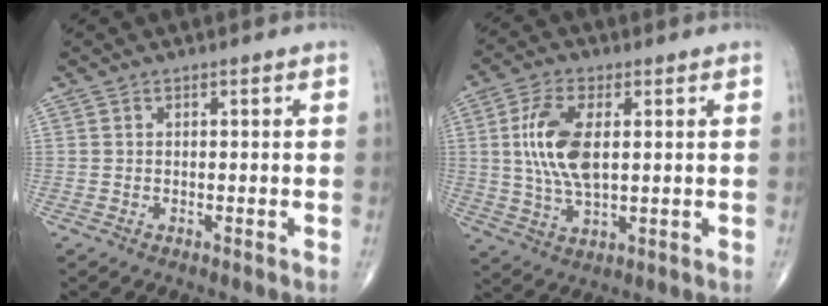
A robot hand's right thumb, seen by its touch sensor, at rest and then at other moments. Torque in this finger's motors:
{"motor_torque": [1.94, 1.85, 1.48, 0.03, 0.12]}